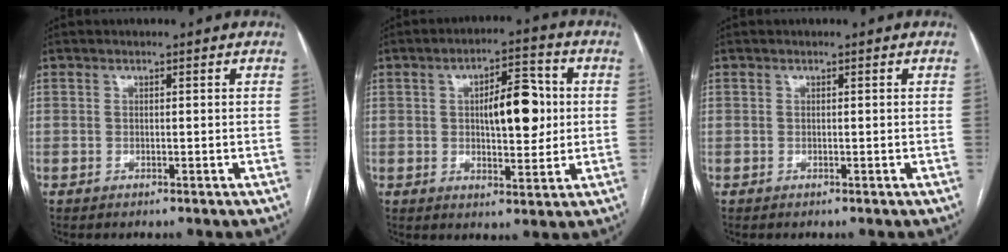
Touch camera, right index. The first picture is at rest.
{"total": 9.3, "force": [1.1, 3.5, 8.6], "torque": [-0.129, 0.014, 0.020]}
{"total": 0.0}